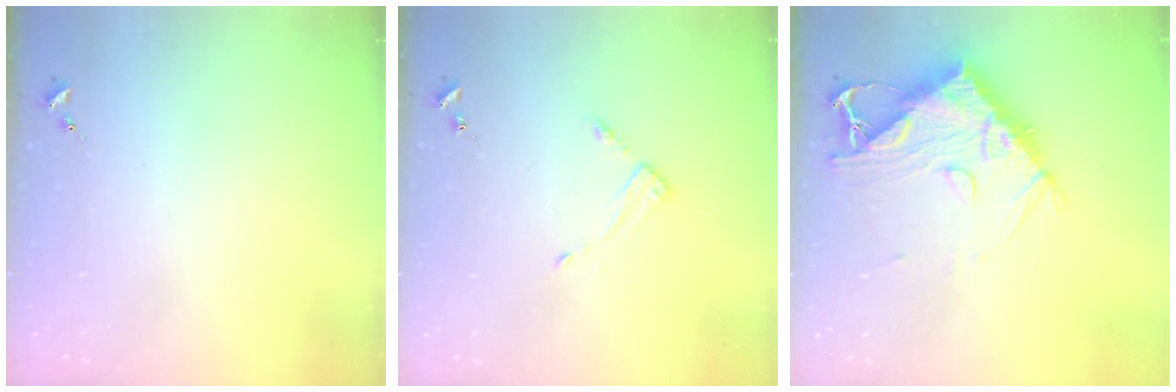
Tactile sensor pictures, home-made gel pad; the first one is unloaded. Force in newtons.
{"total": 3.5, "press": 3.5, "slide": 0.4}
{"total": 13.2, "press": 13.1, "slide": 1.4}